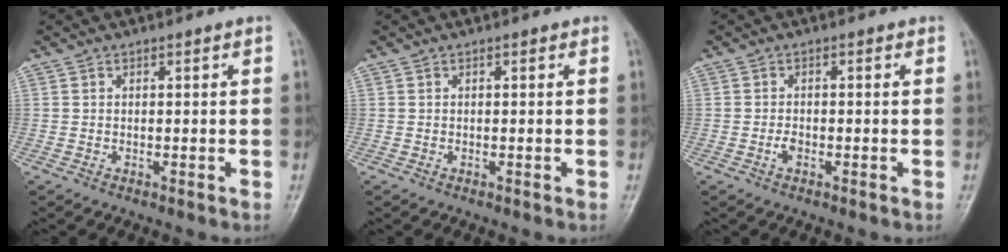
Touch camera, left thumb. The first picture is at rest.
{"total": 0.0}
{"total": 1.6, "force": [-0.6, 1.0, 1.1], "torque": [-0.016, 0.002, -0.016]}